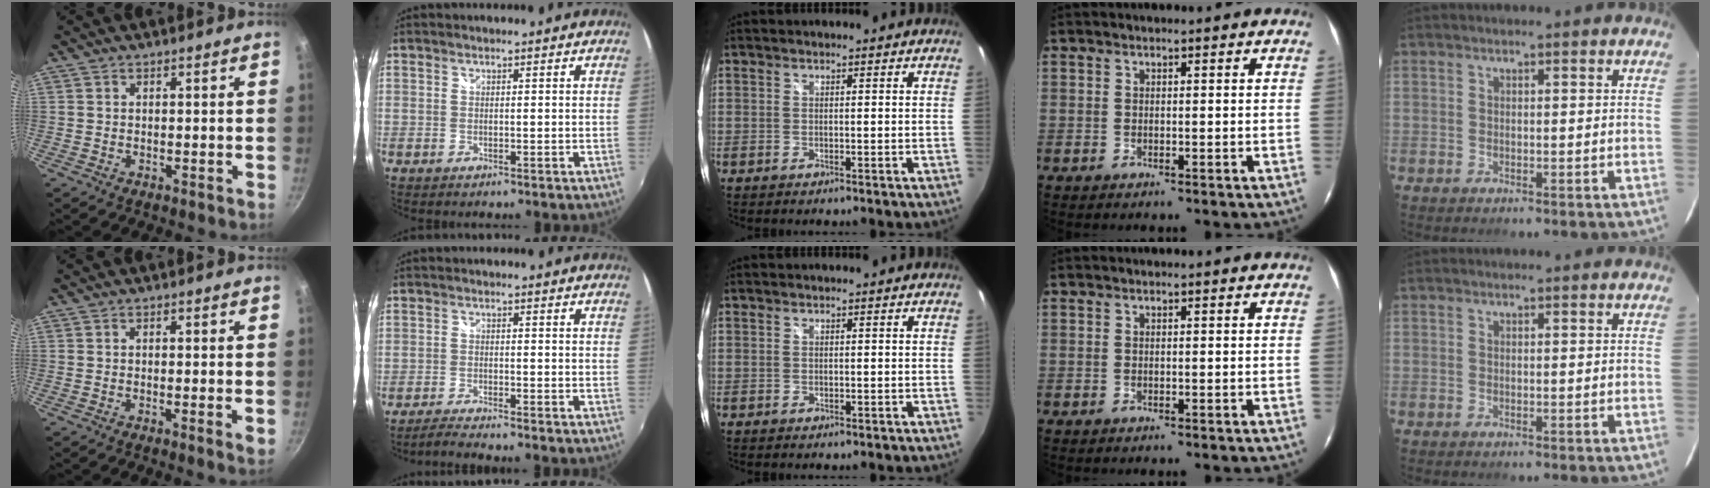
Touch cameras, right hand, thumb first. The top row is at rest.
{"thumb": {"total": 2.0, "force": [-0.5, 0.2, 1.9], "torque": [-0.030, -0.005, -0.009]}, "index": {"total": 3.1, "force": [-2.8, -0.7, 1.0], "torque": [-0.038, -0.007, -0.058]}}